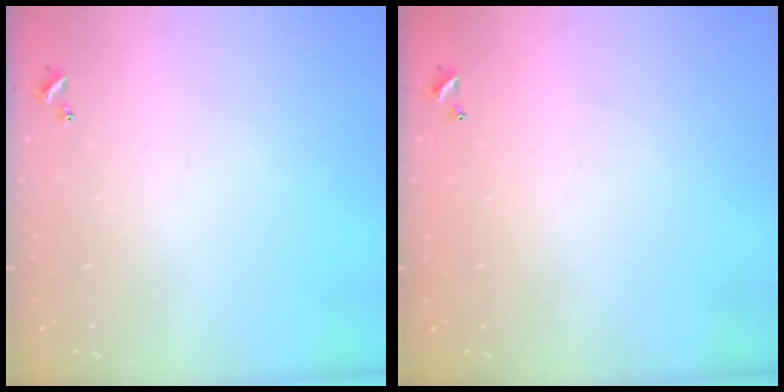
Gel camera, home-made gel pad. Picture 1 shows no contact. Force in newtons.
{"total": 2.9, "press": 2.9, "slide": 0.1}